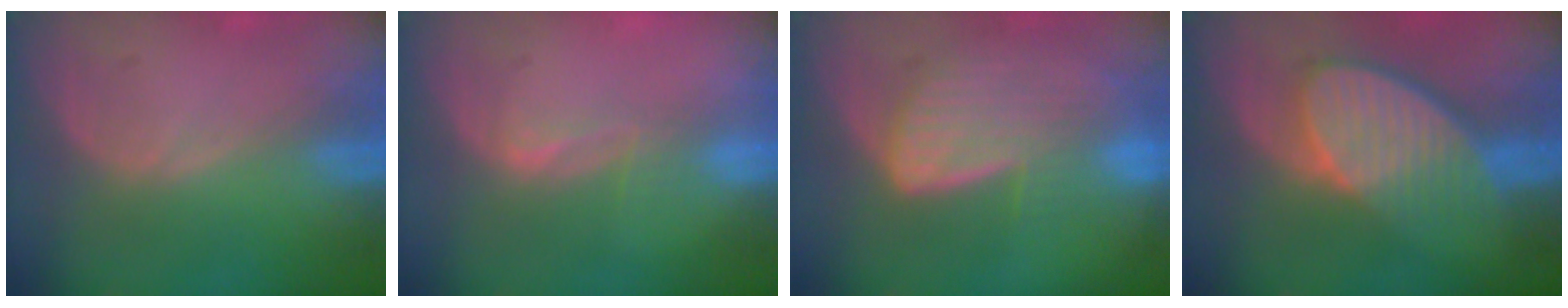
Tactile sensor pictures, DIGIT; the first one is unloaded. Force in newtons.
{"total": 2.2, "press": 1.7, "slide": 1.4}
{"total": 7.8, "press": 7.3, "slide": 2.9}
{"total": 9.0, "press": 8.1, "slide": 3.9}